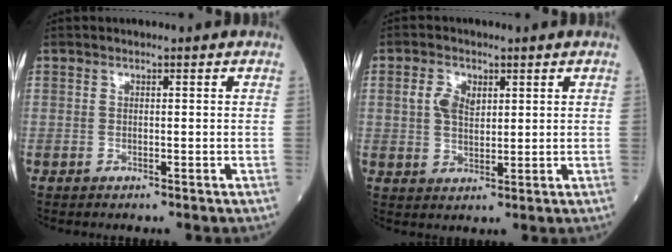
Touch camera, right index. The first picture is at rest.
{"total": 3.9, "force": [1.3, 2.4, 2.8], "torque": [-0.060, 0.008, 0.030]}